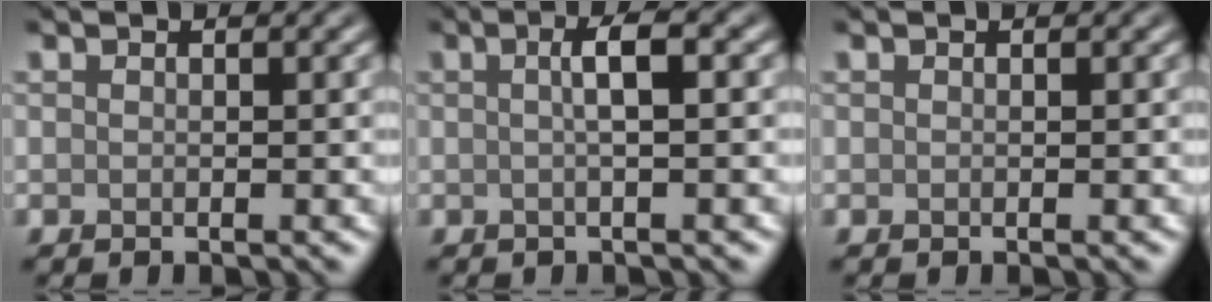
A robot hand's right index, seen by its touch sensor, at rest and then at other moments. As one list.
[{"total": 2.7, "force": [0.3, 0.5, 2.6], "torque": [-0.041, 0.010, 0.001]}, {"total": 0.0}]